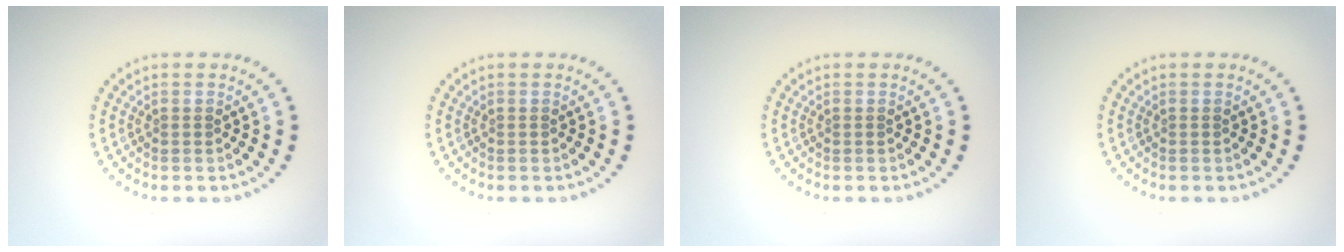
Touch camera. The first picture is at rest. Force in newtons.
{"total": 0.0}
{"total": 0.0}
{"total": 0.0}